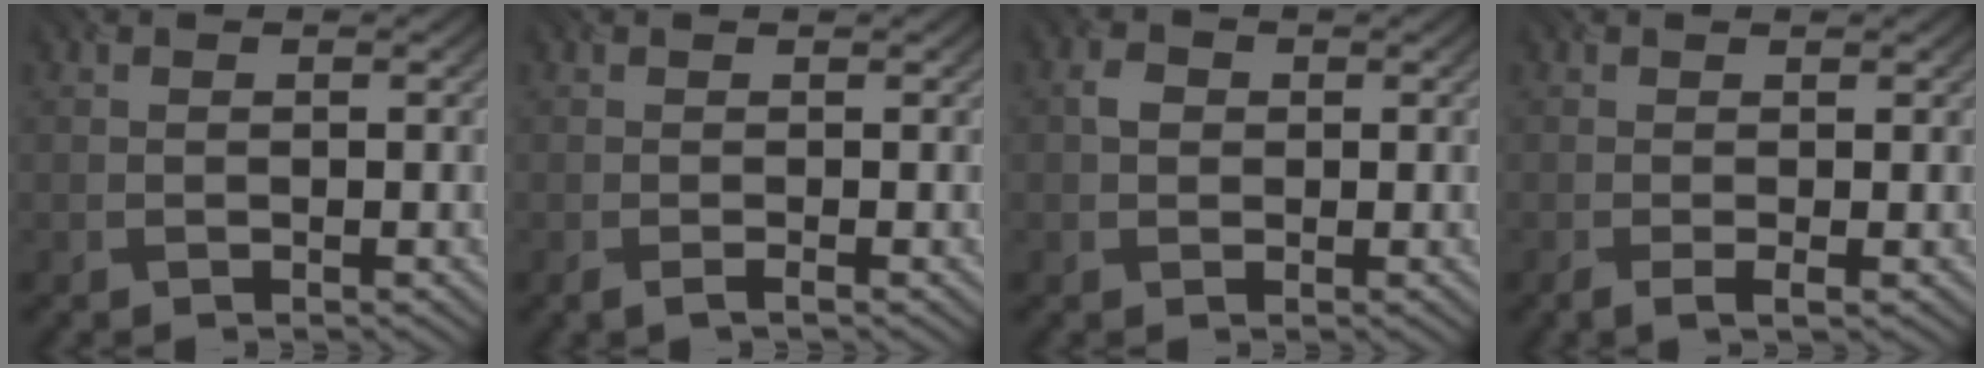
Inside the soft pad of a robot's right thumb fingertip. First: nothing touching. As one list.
[{"total": 1.1, "force": [-0.3, 0.1, 1.0], "torque": [-0.020, -0.004, -0.008]}, {"total": 1.6, "force": [0.2, 1.4, 0.7], "torque": [-0.015, 0.002, -0.002]}, {"total": 1.6, "force": [-0.3, 0.3, 1.6], "torque": [-0.031, -0.003, -0.010]}]